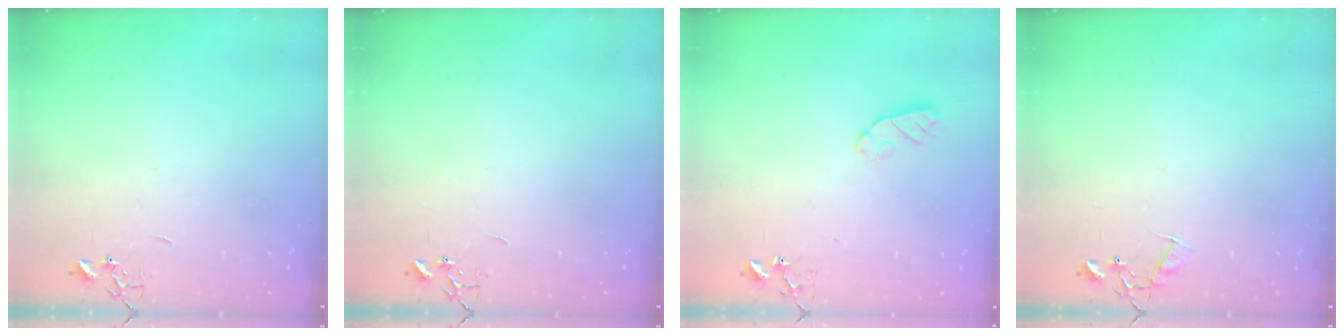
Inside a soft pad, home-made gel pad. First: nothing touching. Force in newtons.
{"total": 0.0}
{"total": 6.6, "press": 6.6, "slide": 0.2}
{"total": 7.1, "press": 7.1, "slide": 0.5}